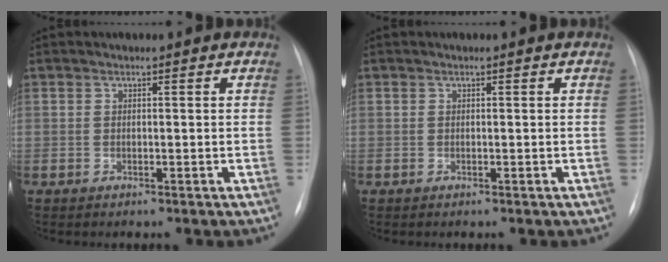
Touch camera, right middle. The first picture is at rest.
{"total": 0.0}